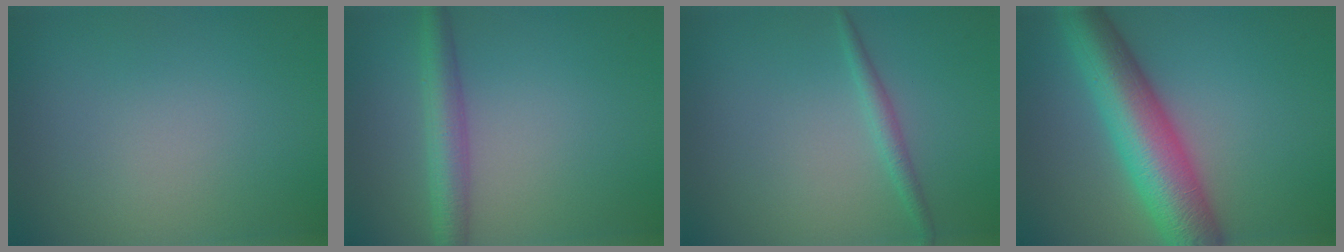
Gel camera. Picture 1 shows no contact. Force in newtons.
{"total": 3.5, "press": 3.5, "slide": 0.1}
{"total": 1.3, "press": 1.3, "slide": 0.1}
{"total": 9.1, "press": 9.1, "slide": 0.3}